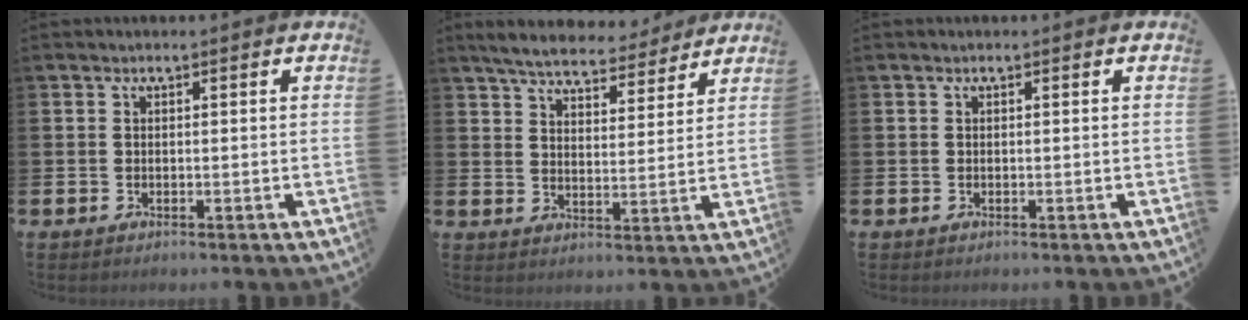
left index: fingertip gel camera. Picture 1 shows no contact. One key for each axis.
{"total": 6.2, "fx": 5.9, "fy": 1.2, "fz": 1.4, "tx": -0.048, "ty": -0.033, "tz": 0.105}
{"total": 0.0}